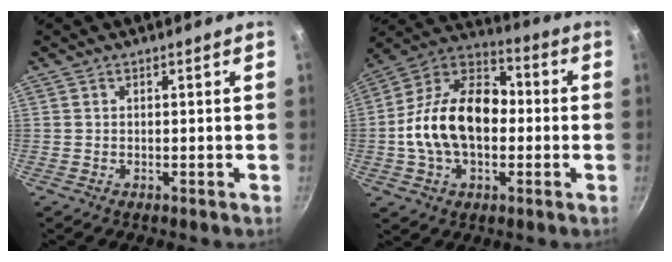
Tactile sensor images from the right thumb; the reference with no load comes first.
{"total": 19.6, "force": [-1.3, 12.9, 14.7], "torque": [-0.227, 0.045, -0.042]}